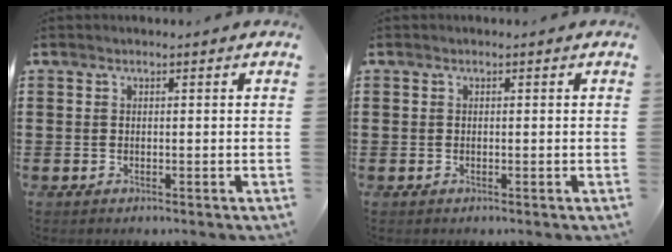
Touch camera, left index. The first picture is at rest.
{"total": 0.0}